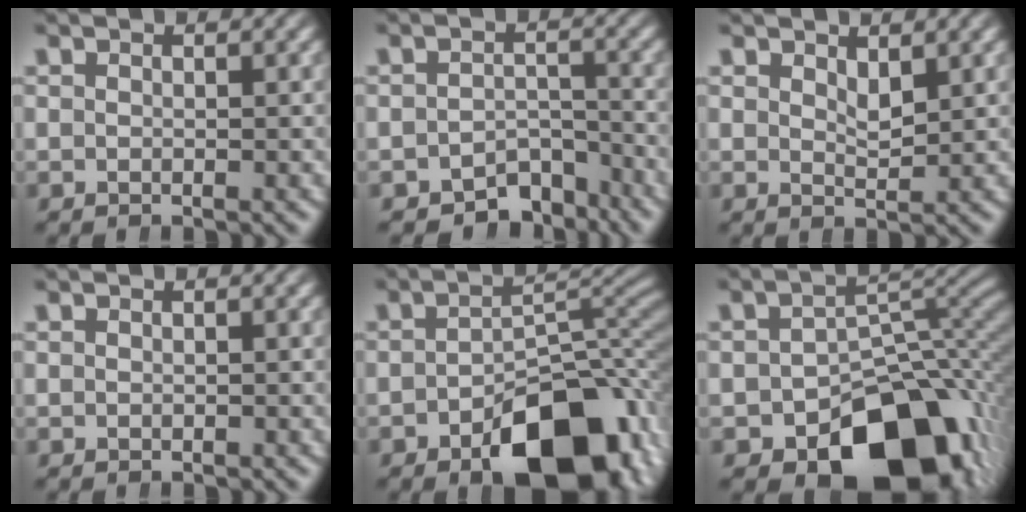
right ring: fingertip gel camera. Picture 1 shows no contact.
{"total": 6.1, "force": [-5.3, 2.4, 1.7], "torque": [0.004, -0.011, -0.083]}
{"total": 1.8, "force": [1.6, -0.6, 0.7], "torque": [0.002, -0.002, 0.034]}
{"total": 0.0}
{"total": 12.0, "force": [-5.5, 5.7, 9.1], "torque": [-0.111, -0.015, -0.071]}
{"total": 14.8, "force": [-7.0, 7.9, 10.3], "torque": [-0.130, -0.032, -0.088]}